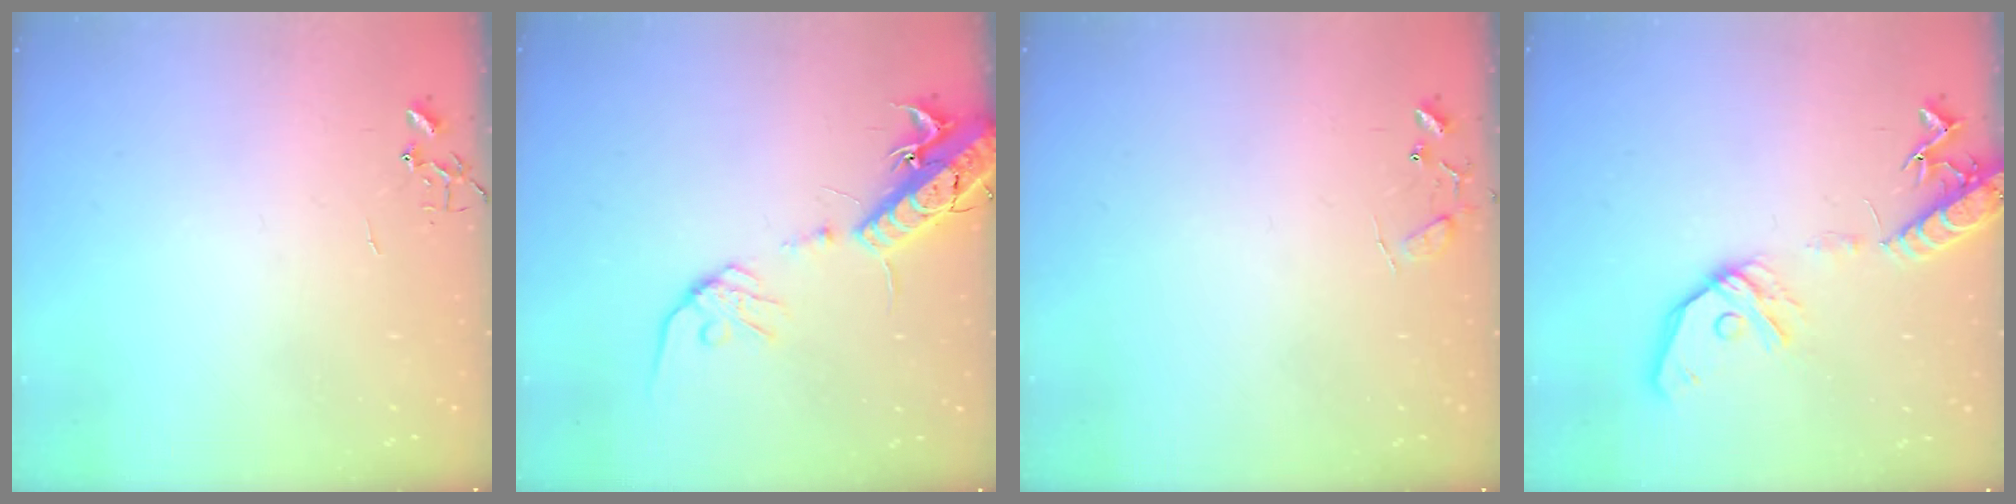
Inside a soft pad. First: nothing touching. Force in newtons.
{"total": 16.5, "press": 16.2, "slide": 3.6}
{"total": 8.0, "press": 8.0, "slide": 0.5}
{"total": 15.4, "press": 15.2, "slide": 2.8}